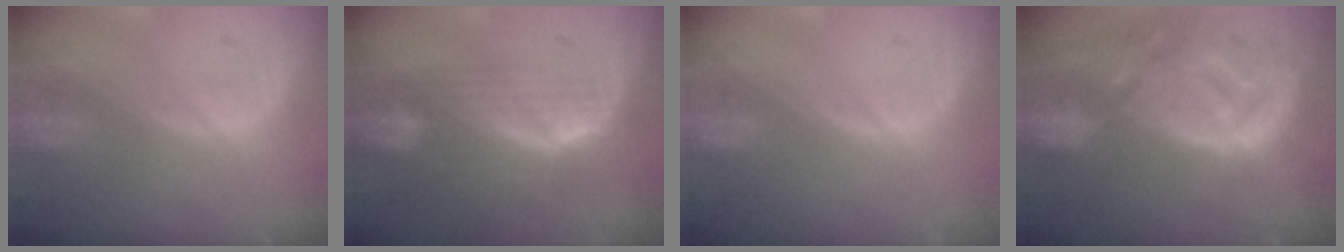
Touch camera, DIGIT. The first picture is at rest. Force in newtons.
{"total": 7.3, "press": 6.5, "slide": 3.3}
{"total": 0.0}
{"total": 13.8, "press": 12.0, "slide": 6.9}